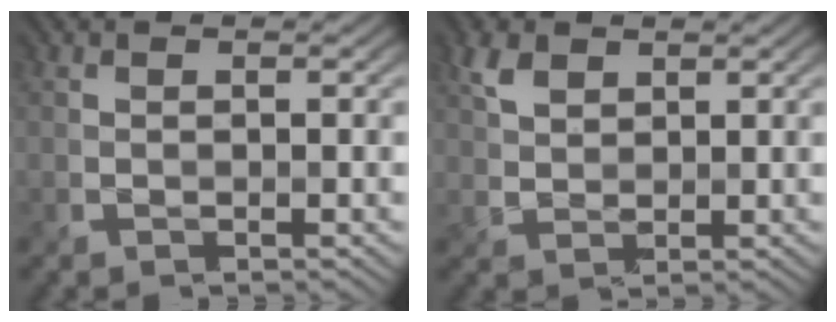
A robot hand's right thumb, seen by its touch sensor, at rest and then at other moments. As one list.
[{"total": 3.5, "force": [2.0, 2.3, 1.8], "torque": [-0.046, 0.002, 0.042]}]